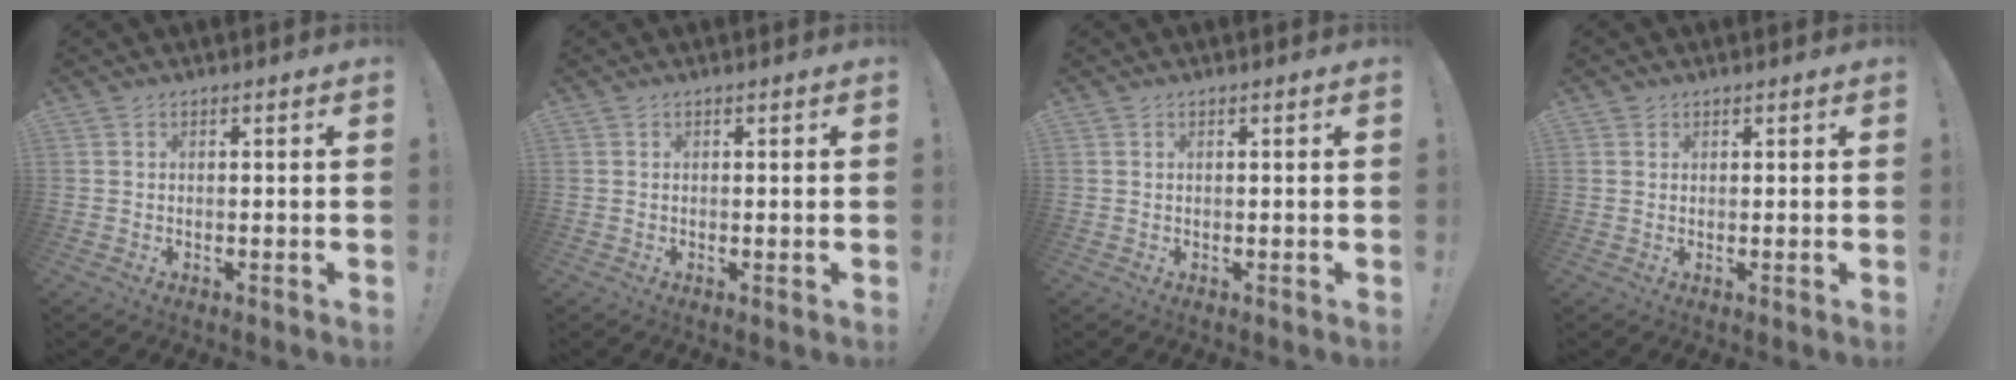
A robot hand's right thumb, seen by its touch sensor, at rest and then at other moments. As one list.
[{"total": 0.0}, {"total": 0.0}, {"total": 0.9, "force": [0.7, 0.5, 0.2], "torque": [-0.003, 0.000, 0.014]}]